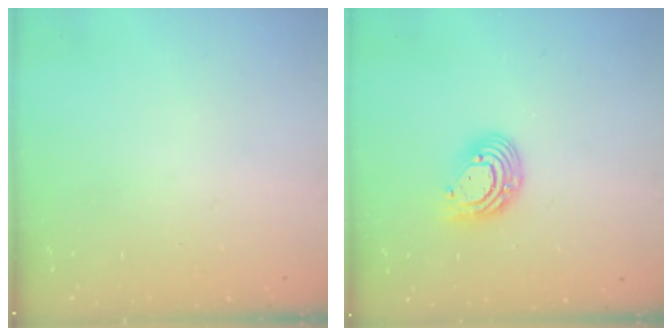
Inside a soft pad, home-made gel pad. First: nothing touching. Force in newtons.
{"total": 9.4, "press": 9.4, "slide": 0.8}